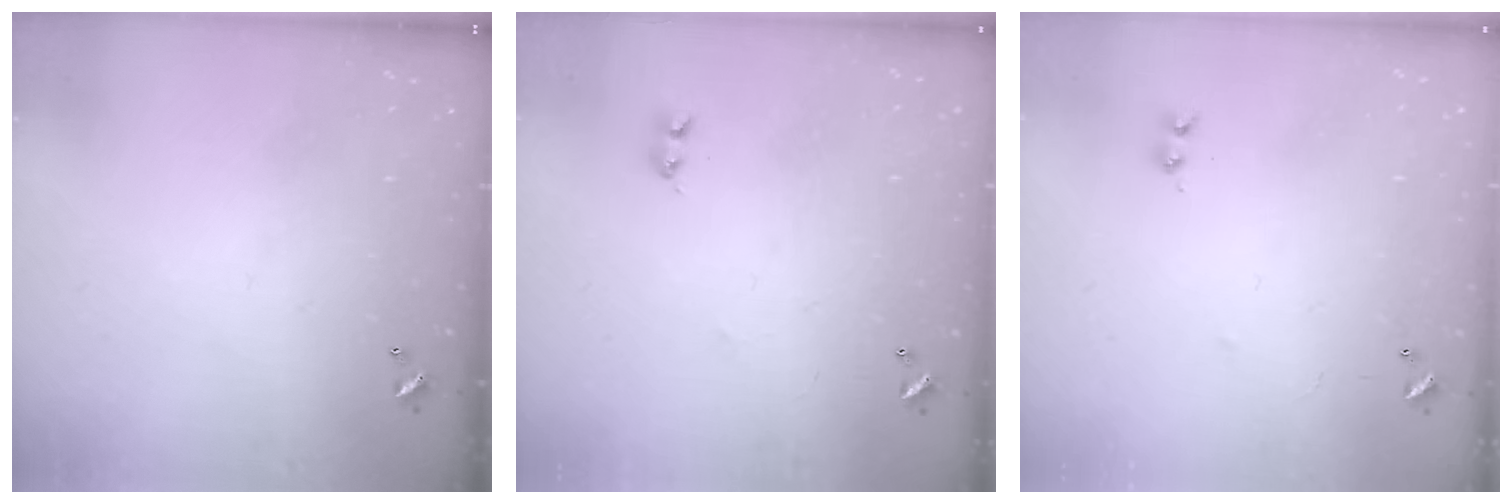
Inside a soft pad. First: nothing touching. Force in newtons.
{"total": 2.2, "press": 2.1, "slide": 0.6}
{"total": 7.3, "press": 7.3, "slide": 0.5}